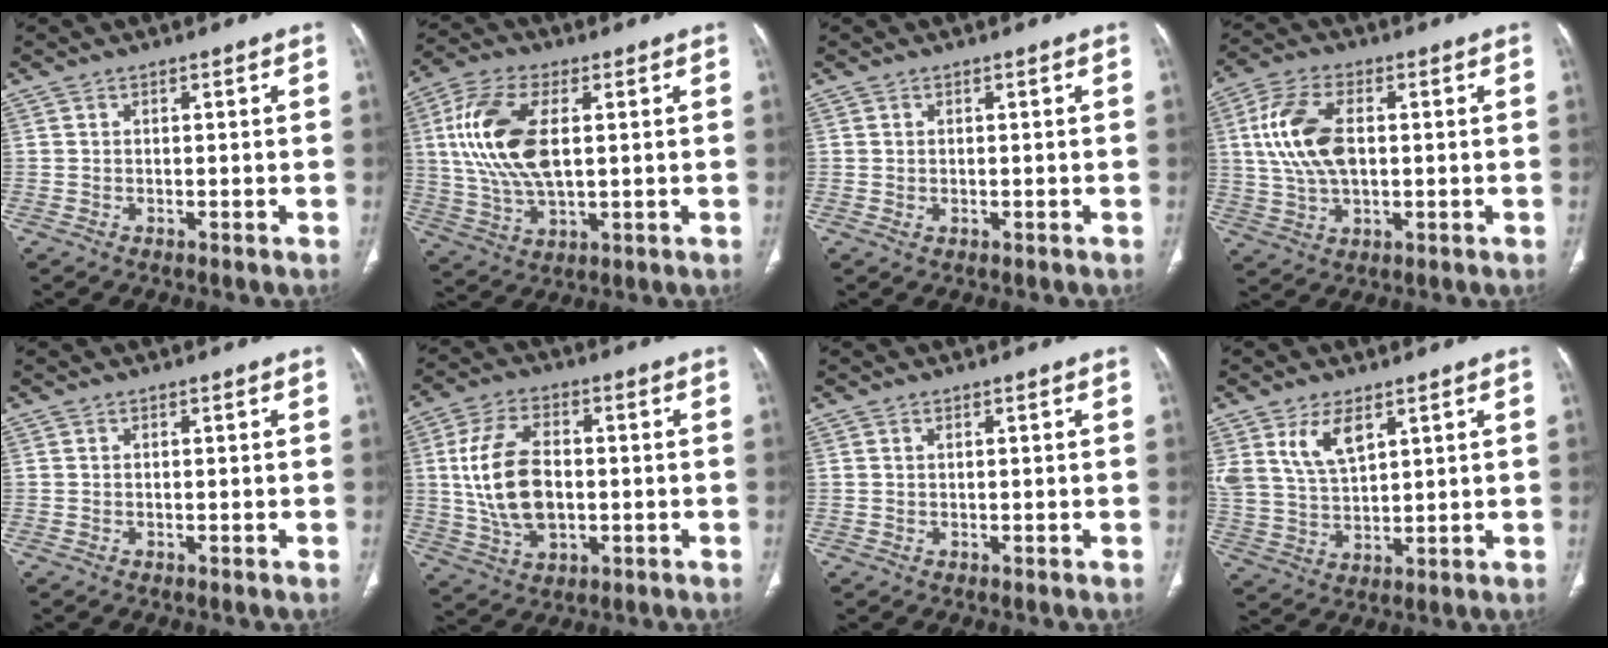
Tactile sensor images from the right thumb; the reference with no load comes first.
{"total": 15.4, "force": [2.6, 7.6, 13.1], "torque": [-0.276, 0.000, 0.053]}
{"total": 0.7, "force": [-0.1, 0.5, 0.5], "torque": [-0.014, 0.003, 0.003]}
{"total": 12.0, "force": [1.5, 6.6, 9.9], "torque": [-0.204, 0.007, 0.030]}
{"total": 0.0}
{"total": 13.7, "force": [0.1, 8.1, 11.0], "torque": [-0.207, 0.006, 0.010]}
{"total": 0.0}
{"total": 8.1, "force": [4.4, 3.9, 5.6], "torque": [-0.100, -0.022, 0.096]}